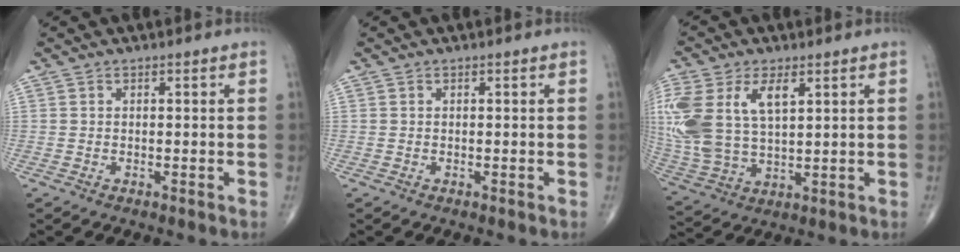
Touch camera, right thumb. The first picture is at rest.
{"total": 0.0}
{"total": 18.5, "force": [5.5, 10.3, 14.4], "torque": [-0.336, -0.004, 0.112]}